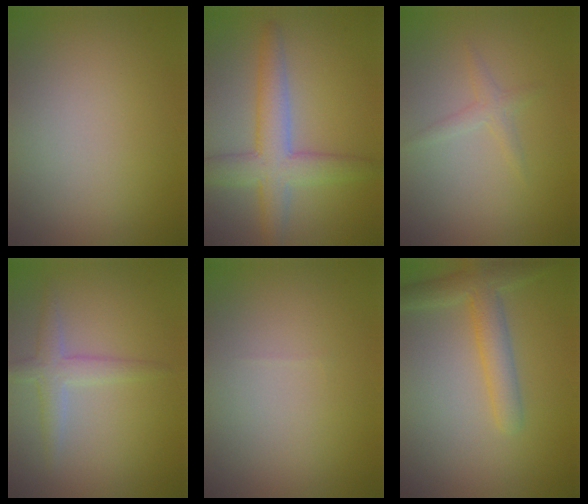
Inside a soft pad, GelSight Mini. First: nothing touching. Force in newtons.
{"total": 5.2, "press": 5.2, "slide": 0.2}
{"total": 1.2, "press": 1.2, "slide": 0.1}
{"total": 2.5, "press": 2.4, "slide": 0.3}
{"total": 0.0}
{"total": 3.5, "press": 3.5, "slide": 0.2}